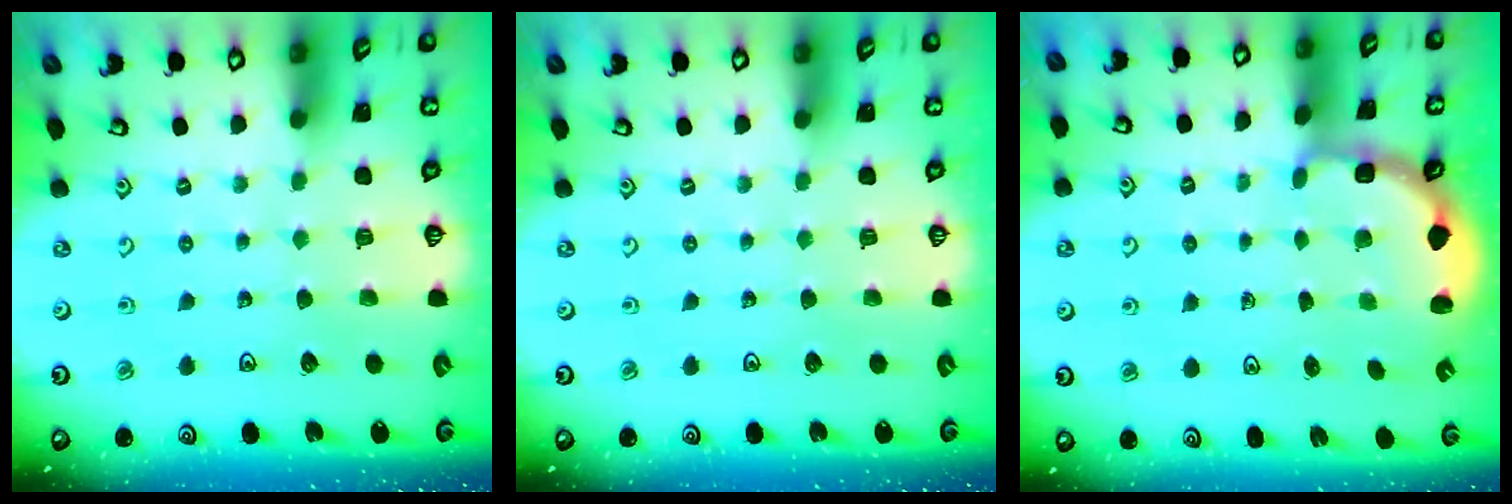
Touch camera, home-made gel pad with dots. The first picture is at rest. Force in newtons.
{"total": 0.0}
{"total": 2.8, "press": 2.5, "slide": 1.4}